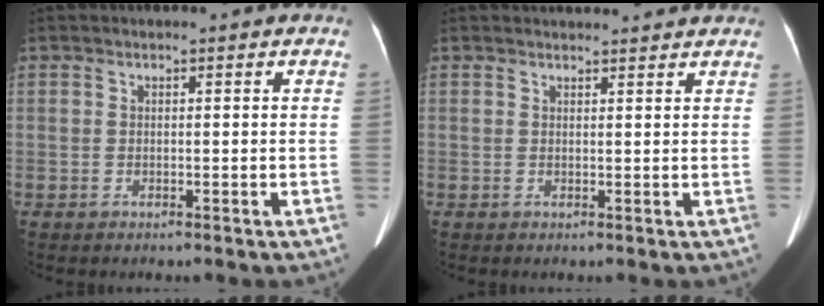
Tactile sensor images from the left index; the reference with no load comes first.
{"total": 5.4, "force": [5.3, 0.7, 1.0], "torque": [-0.010, 0.024, 0.057]}